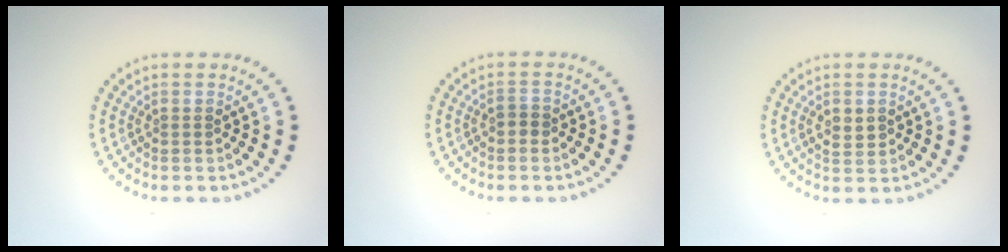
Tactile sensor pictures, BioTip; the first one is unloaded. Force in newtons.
{"total": 0.8, "press": 0.8, "slide": 0.3}
{"total": 1.8, "press": 1.8, "slide": 0.2}